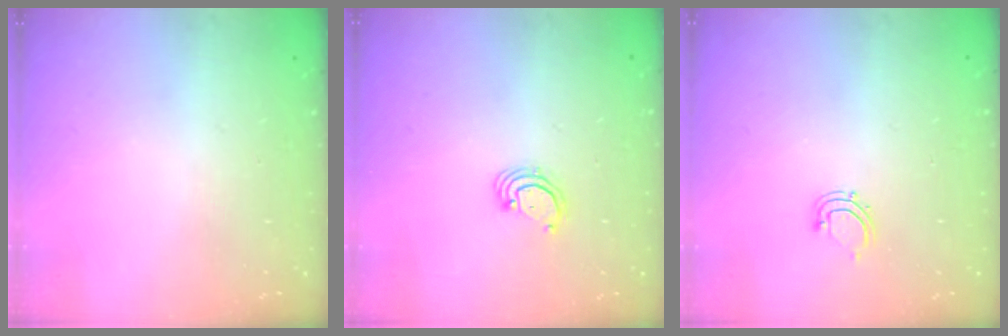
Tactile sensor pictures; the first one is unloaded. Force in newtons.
{"total": 2.5, "press": 2.5, "slide": 0.2}
{"total": 3.7, "press": 3.6, "slide": 0.8}